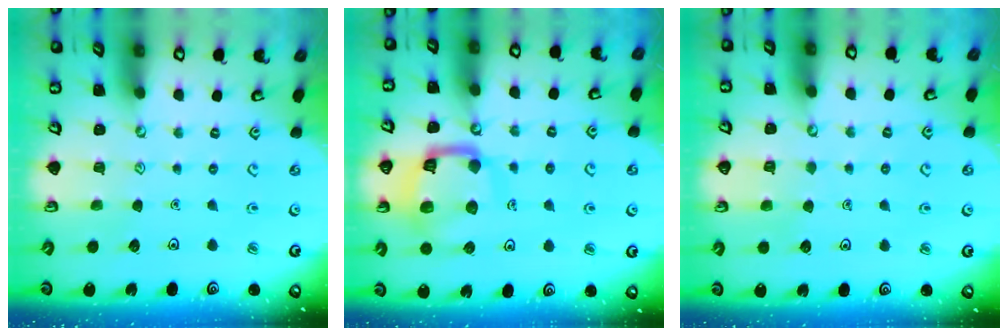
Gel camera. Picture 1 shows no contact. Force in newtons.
{"total": 14.8, "press": 14.7, "slide": 1.6}
{"total": 3.5, "press": 3.5, "slide": 0.2}